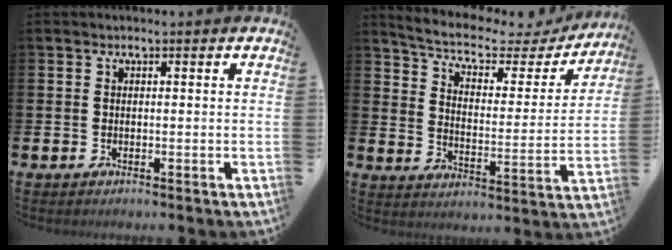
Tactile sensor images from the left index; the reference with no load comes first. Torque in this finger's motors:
{"motor_torque": [0.73, -0.71, 0.12, 0.06]}